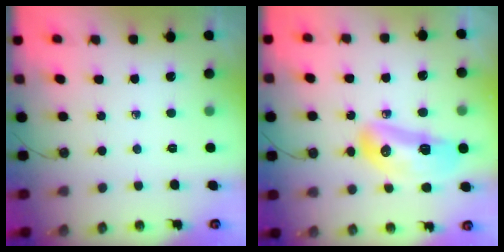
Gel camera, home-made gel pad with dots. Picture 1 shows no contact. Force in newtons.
{"total": 14.8, "press": 14.7, "slide": 1.7}